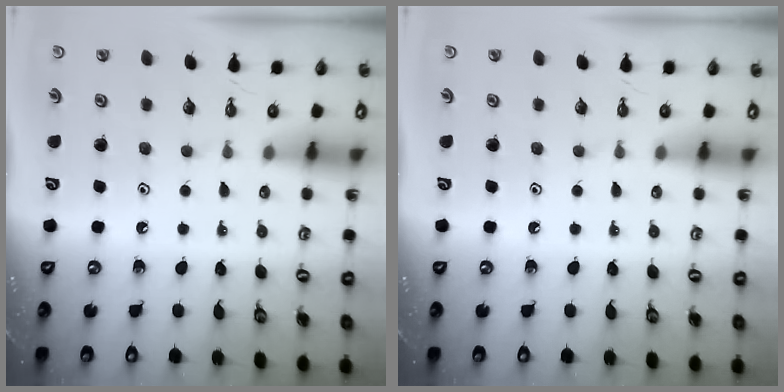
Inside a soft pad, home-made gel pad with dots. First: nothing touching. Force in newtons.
{"total": 0.0}